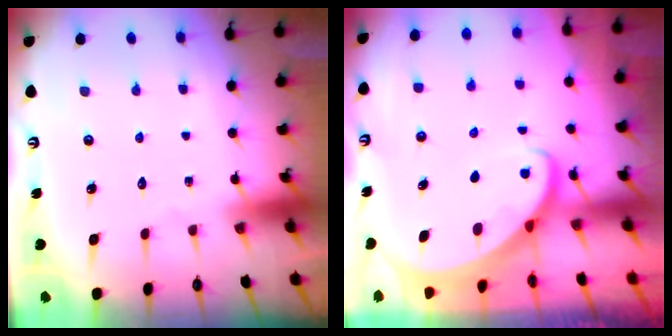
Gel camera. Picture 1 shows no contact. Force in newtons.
{"total": 2.6, "press": 2.6, "slide": 0.3}